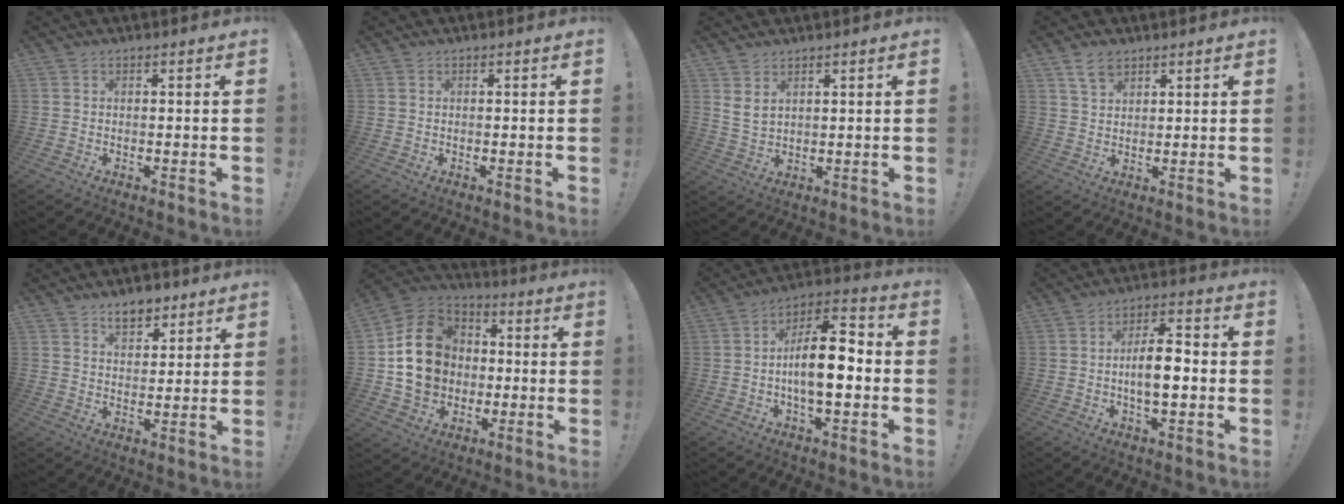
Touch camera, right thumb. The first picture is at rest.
{"total": 0.0}
{"total": 4.2, "force": [2.7, 1.8, 2.6], "torque": [-0.051, -0.012, 0.053]}
{"total": 5.1, "force": [3.6, 2.8, 2.3], "torque": [-0.041, -0.010, 0.066]}
{"total": 7.4, "force": [5.2, 4.3, 3.1], "torque": [-0.037, -0.025, 0.094]}
{"total": 18.2, "force": [0.6, 15.6, 9.5], "torque": [-0.135, 0.019, 0.023]}
{"total": 13.8, "force": [-1.9, 5.8, 12.4], "torque": [-0.209, 0.011, -0.037]}
{"total": 8.8, "force": [-1.2, 3.8, 7.9], "torque": [-0.141, 0.009, -0.026]}